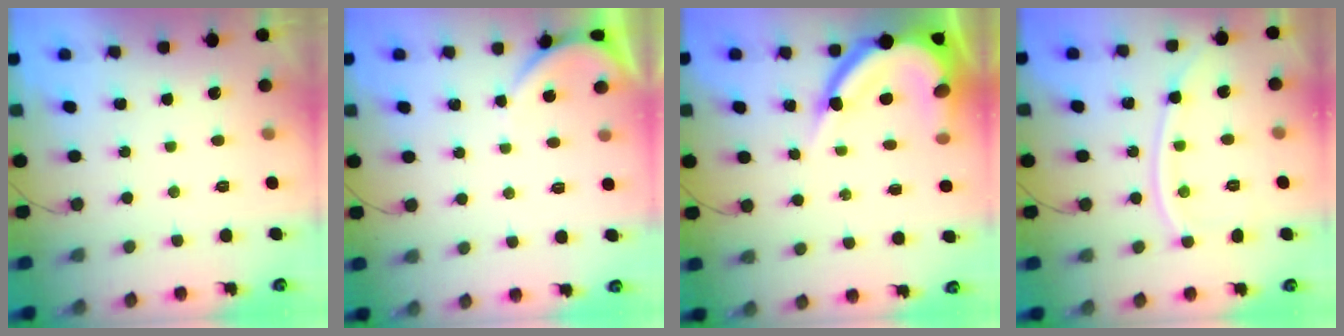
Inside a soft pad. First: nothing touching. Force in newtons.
{"total": 2.8, "press": 2.8, "slide": 0.5}
{"total": 14.3, "press": 14.3, "slide": 1.3}
{"total": 10.4, "press": 10.4, "slide": 0.3}